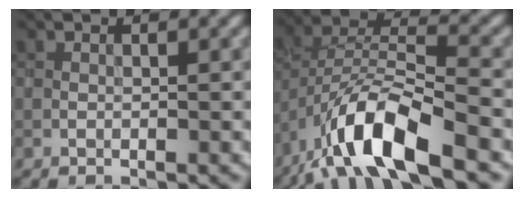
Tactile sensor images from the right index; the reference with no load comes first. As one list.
[{"total": 9.7, "force": [-5.9, 3.2, 7.0], "torque": [-0.127, 0.005, -0.116]}]